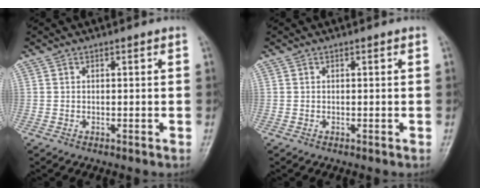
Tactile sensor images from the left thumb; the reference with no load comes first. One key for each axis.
{"total": 0.0}